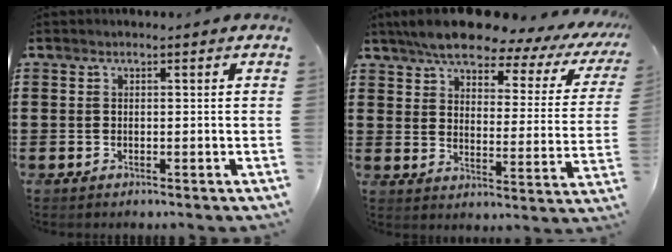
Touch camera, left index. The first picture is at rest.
{"total": 8.2, "force": [7.0, 1.7, 3.8], "torque": [-0.093, -0.040, 0.120]}